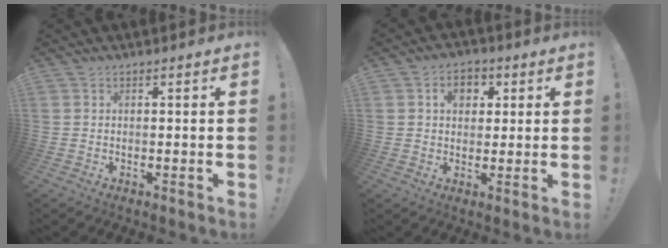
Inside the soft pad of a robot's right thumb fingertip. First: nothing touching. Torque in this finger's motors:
{"motor_torque": [0.47, 1.11, 0.85, 0.08, -0.02]}